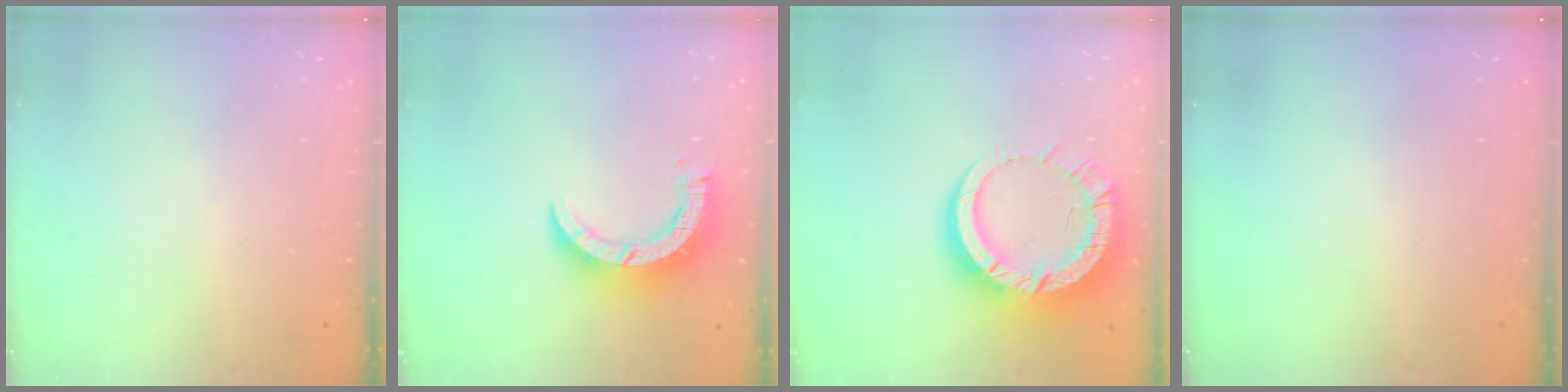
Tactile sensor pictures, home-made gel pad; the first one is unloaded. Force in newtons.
{"total": 9.3, "press": 9.3, "slide": 0.8}
{"total": 16.8, "press": 16.7, "slide": 1.7}
{"total": 0.0}